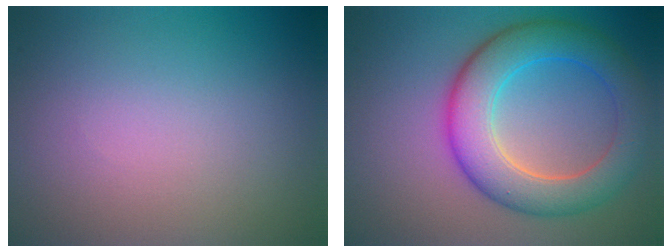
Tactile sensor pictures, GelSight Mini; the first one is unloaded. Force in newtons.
{"total": 7.3, "press": 7.3, "slide": 0.1}